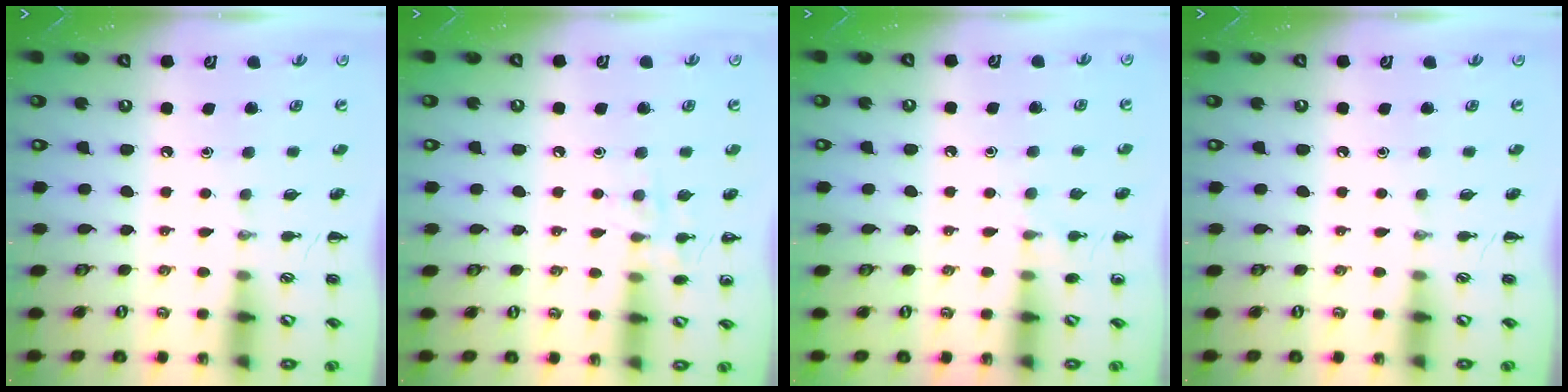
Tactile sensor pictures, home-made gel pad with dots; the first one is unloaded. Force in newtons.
{"total": 6.9, "press": 6.8, "slide": 1.5}
{"total": 5.2, "press": 4.9, "slide": 1.5}
{"total": 0.0}